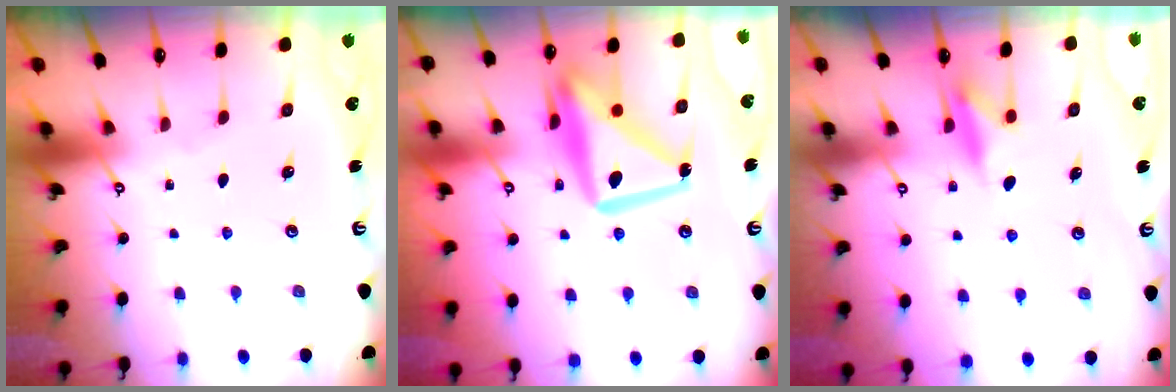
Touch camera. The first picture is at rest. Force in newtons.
{"total": 16.4, "press": 16.3, "slide": 1.8}
{"total": 7.3, "press": 7.2, "slide": 0.6}